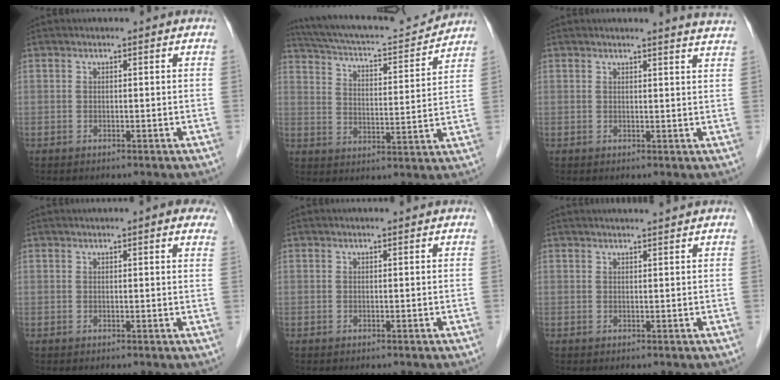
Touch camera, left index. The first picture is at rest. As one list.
[{"total": 17.1, "force": [16.2, 1.6, 5.3], "torque": [-0.094, 0.002, 0.240]}, {"total": 6.2, "force": [5.9, -0.6, 1.6], "torque": [-0.018, -0.017, 0.044]}, {"total": 4.5, "force": [3.4, 0.5, 2.9], "torque": [-0.031, 0.017, 0.034]}, {"total": 1.0, "force": [0.9, -0.1, 0.4], "torque": [-0.006, 0.008, 0.016]}, {"total": 3.7, "force": [3.4, -0.7, 1.3], "torque": [-0.014, 0.014, 0.044]}]